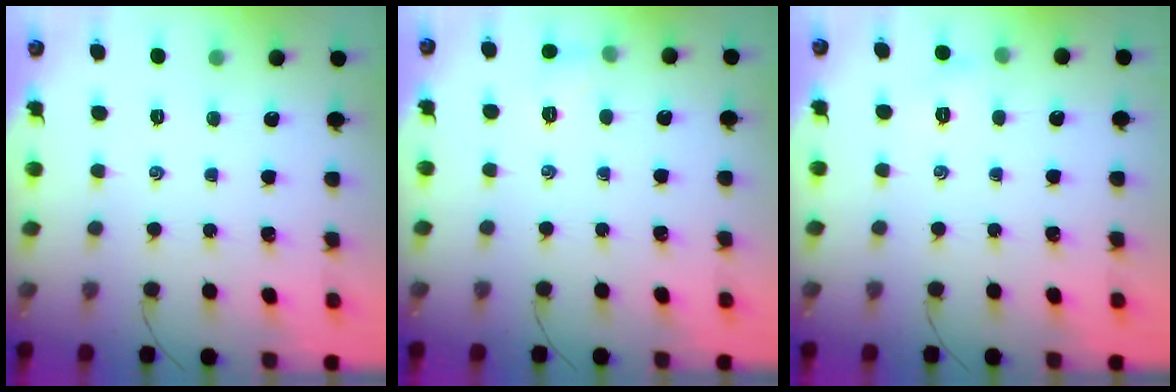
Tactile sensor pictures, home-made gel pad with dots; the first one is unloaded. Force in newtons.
{"total": 6.2, "press": 6.0, "slide": 1.6}
{"total": 5.2, "press": 5.0, "slide": 1.5}